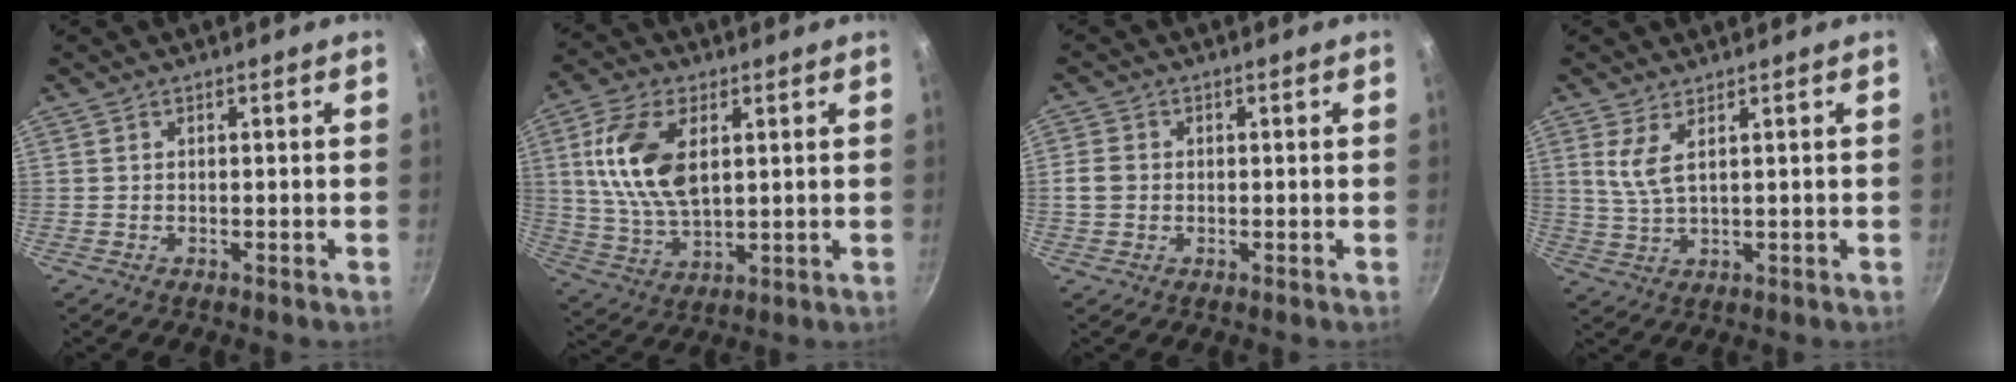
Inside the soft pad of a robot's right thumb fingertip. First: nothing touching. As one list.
[{"total": 14.1, "force": [3.5, 7.8, 11.2], "torque": [-0.207, -0.011, 0.072]}, {"total": 3.4, "force": [-0.2, 2.9, 1.7], "torque": [-0.027, 0.008, -0.006]}, {"total": 4.6, "force": [2.0, 1.6, 3.8], "torque": [-0.080, -0.018, 0.044]}]